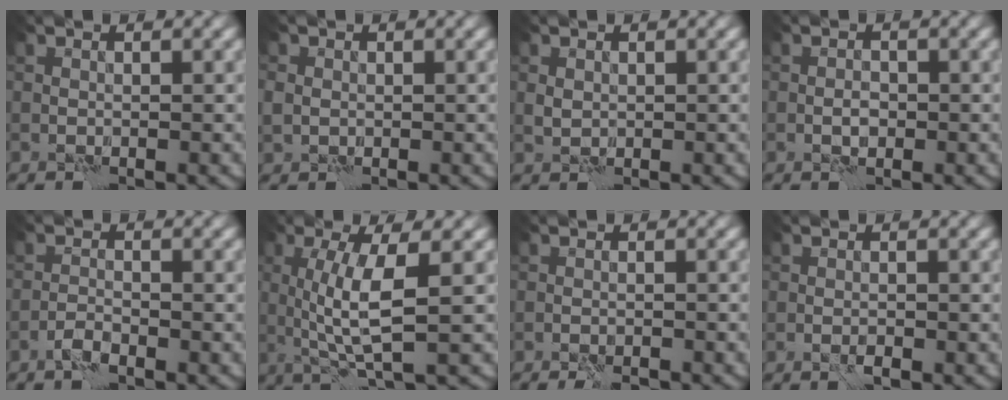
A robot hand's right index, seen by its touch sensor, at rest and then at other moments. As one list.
[{"total": 1.7, "force": [0.2, 1.6, 0.5], "torque": [-0.014, 0.004, 0.003]}, {"total": 0.9, "force": [0.3, 0.8, 0.3], "torque": [-0.009, 0.003, 0.008]}, {"total": 1.2, "force": [-0.4, 0.7, 0.8], "torque": [-0.011, 0.005, -0.009]}, {"total": 1.4, "force": [-1.1, 0.4, 0.7], "torque": [-0.013, 0.006, -0.026]}, {"total": 5.2, "force": [0.6, 1.2, 5.1], "torque": [-0.096, 0.002, 0.013]}, {"total": 2.7, "force": [-2.4, 0.4, 1.1], "torque": [-0.023, 0.000, -0.036]}, {"total": 1.0, "force": [-0.7, 0.2, 0.7], "torque": [-0.013, 0.001, -0.012]}]